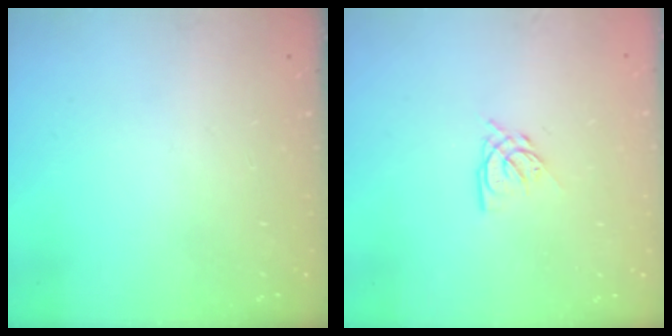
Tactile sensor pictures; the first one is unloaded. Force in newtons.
{"total": 5.5, "press": 5.5, "slide": 0.5}